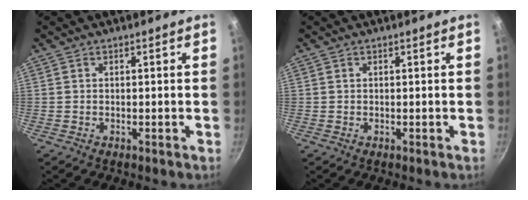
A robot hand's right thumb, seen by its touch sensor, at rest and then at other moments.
{"total": 0.0}